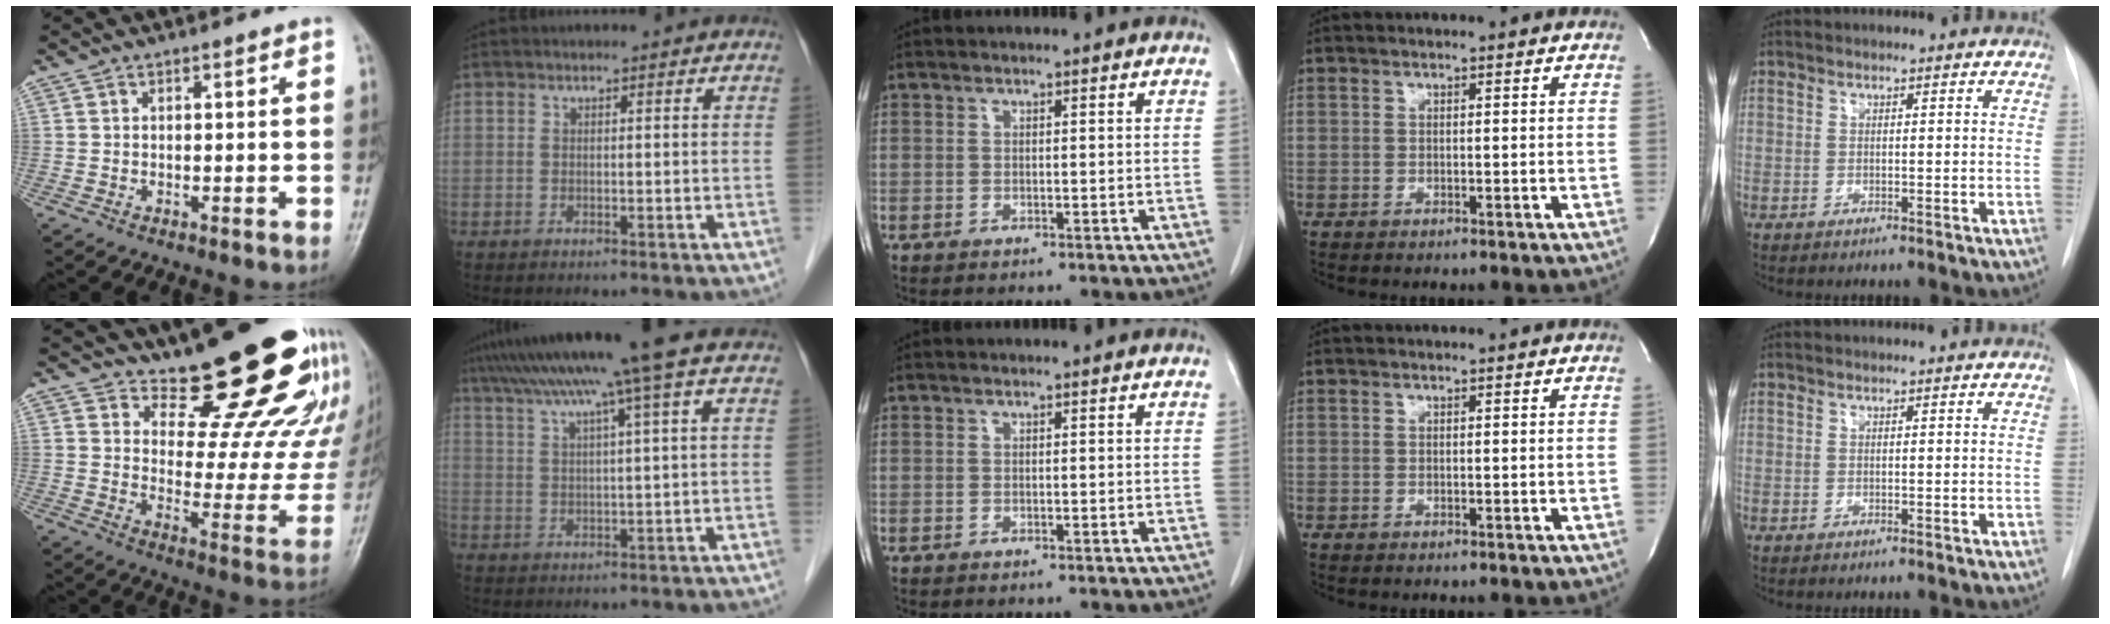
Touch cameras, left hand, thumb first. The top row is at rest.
{"thumb": {"total": 20.4, "force": [17.1, 6.1, 9.4], "torque": [-0.069, -0.151, 0.226]}, "index": {"total": 11.2, "force": [7.7, -1.5, 8.0], "torque": [-0.132, 0.028, 0.112]}}